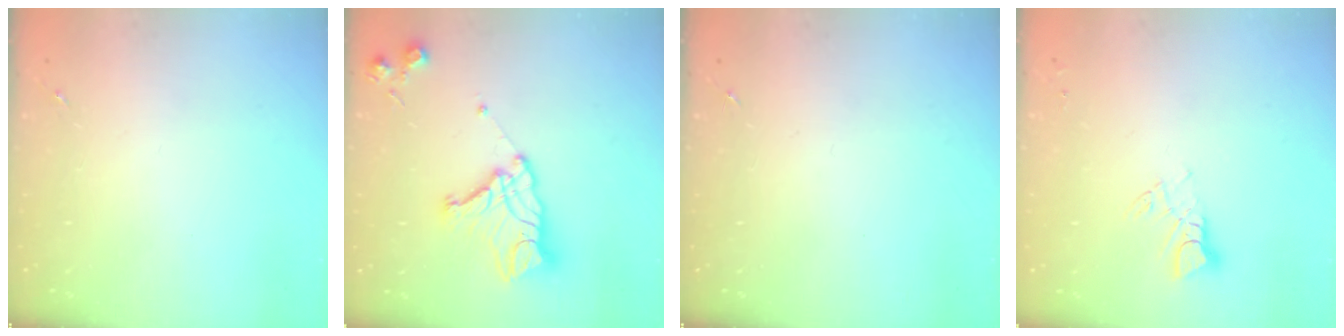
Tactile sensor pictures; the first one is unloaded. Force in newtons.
{"total": 15.7, "press": 15.6, "slide": 1.3}
{"total": 0.0}
{"total": 5.0, "press": 5.0, "slide": 0.3}